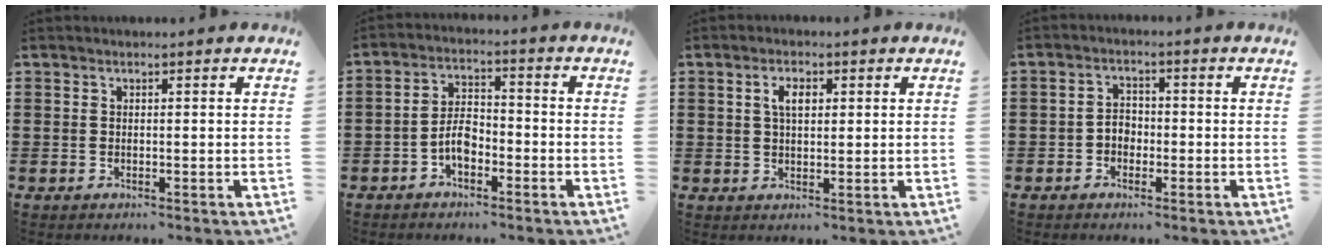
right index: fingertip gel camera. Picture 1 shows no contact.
{"total": 4.8, "force": [-2.2, 2.4, 3.5], "torque": [-0.082, 0.001, -0.047]}
{"total": 3.2, "force": [0.9, 1.6, 2.6], "torque": [-0.055, 0.009, 0.013]}
{"total": 2.6, "force": [-1.2, 1.8, 1.3], "torque": [-0.028, 0.006, -0.027]}